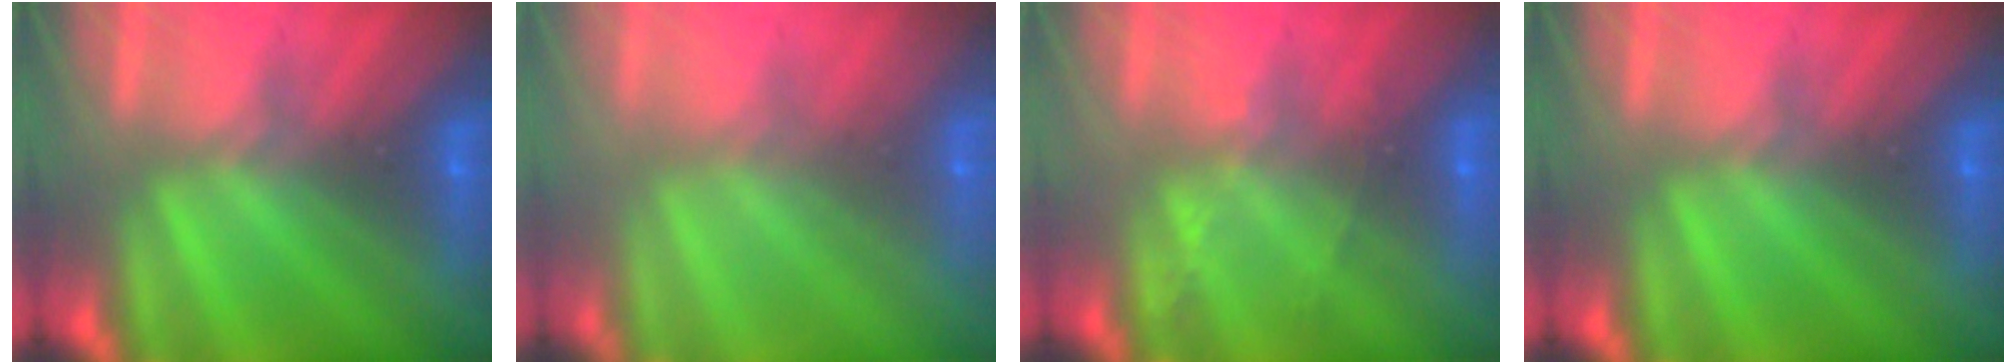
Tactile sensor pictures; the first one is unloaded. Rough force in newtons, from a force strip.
{"total": 7.0}
{"total": 2.2}
{"total": 0.0}